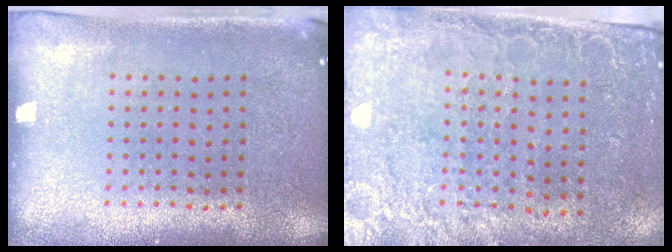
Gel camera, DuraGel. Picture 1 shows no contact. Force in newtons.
{"total": 2.7, "press": 2.4, "slide": 1.2}